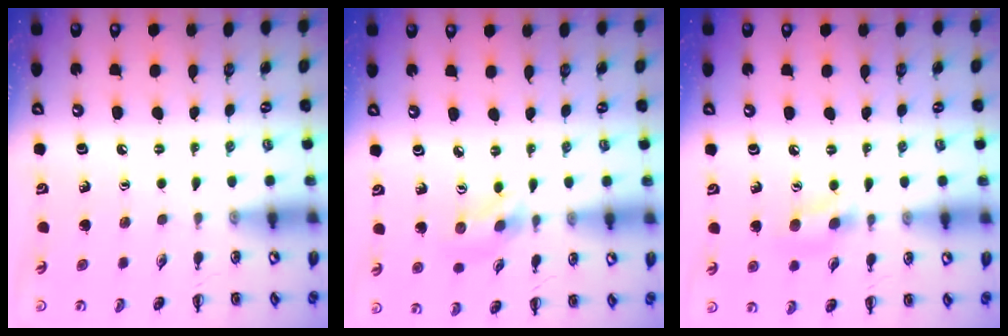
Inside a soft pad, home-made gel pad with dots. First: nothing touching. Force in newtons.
{"total": 2.7, "press": 2.6, "slide": 0.8}
{"total": 6.2, "press": 5.9, "slide": 1.8}